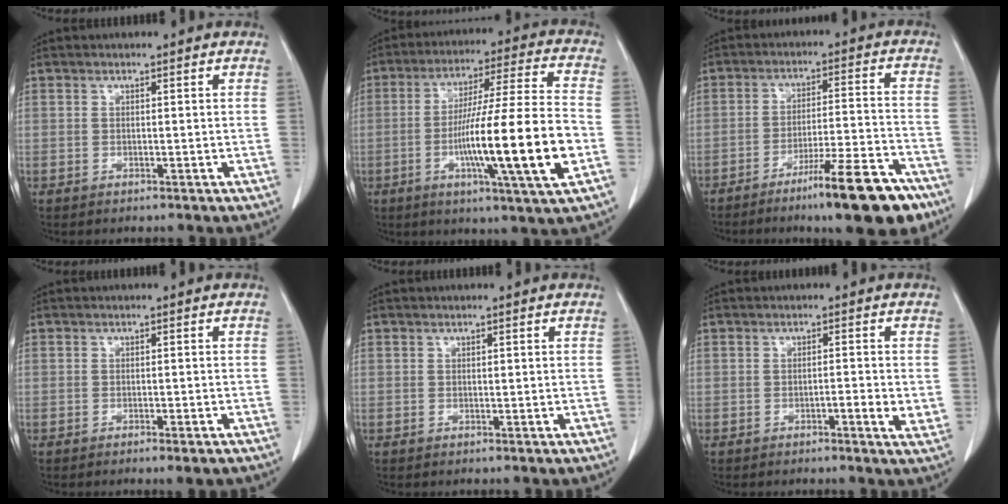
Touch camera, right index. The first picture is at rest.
{"total": 18.3, "force": [-4.5, -0.3, 17.8], "torque": [-0.295, -0.007, -0.077]}
{"total": 13.8, "force": [-9.4, 1.3, 10.0], "torque": [-0.140, 0.002, -0.144]}
{"total": 2.0, "force": [-1.5, 0.2, 1.4], "torque": [-0.017, -0.005, -0.017]}
{"total": 0.0}
{"total": 2.8, "force": [-0.6, 0.4, 2.7], "torque": [-0.041, -0.001, -0.009]}